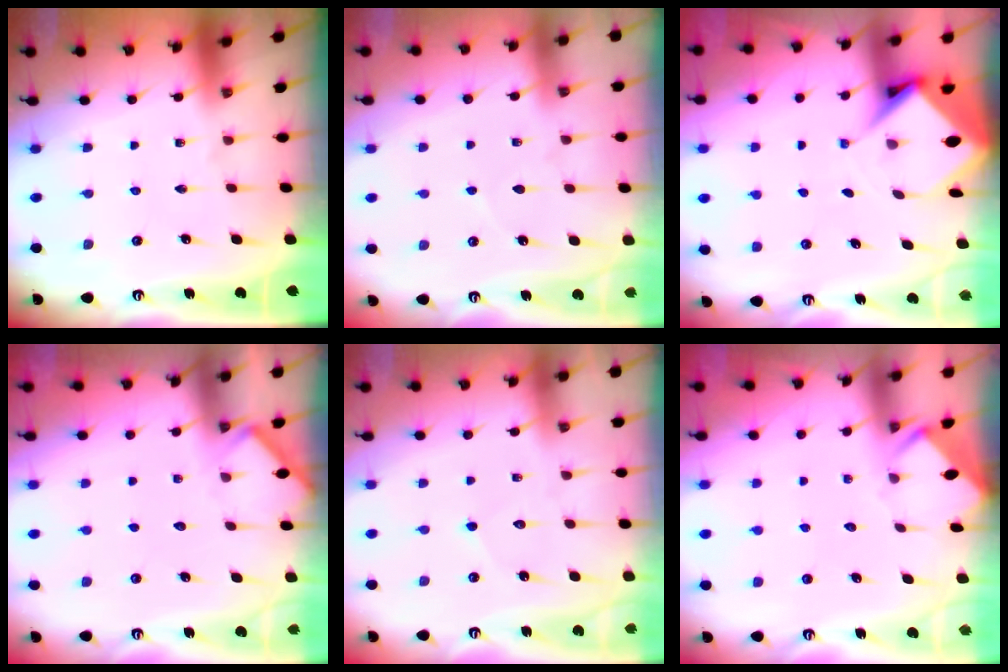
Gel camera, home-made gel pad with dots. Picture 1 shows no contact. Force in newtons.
{"total": 5.0, "press": 5.0, "slide": 0.6}
{"total": 6.2, "press": 6.2, "slide": 0.5}
{"total": 4.8, "press": 4.8, "slide": 0.6}
{"total": 4.4, "press": 4.4, "slide": 0.3}
{"total": 4.1, "press": 4.1, "slide": 0.4}